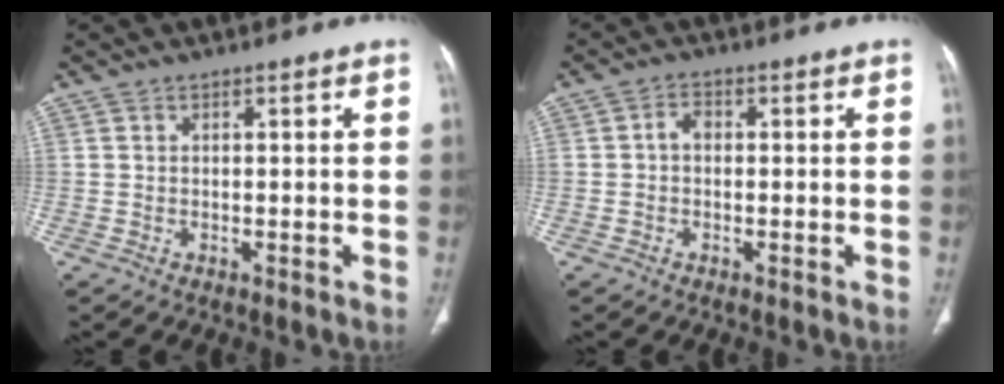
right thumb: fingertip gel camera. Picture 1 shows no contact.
{"total": 2.3, "force": [-0.1, 1.6, 1.6], "torque": [-0.020, 0.009, -0.006]}